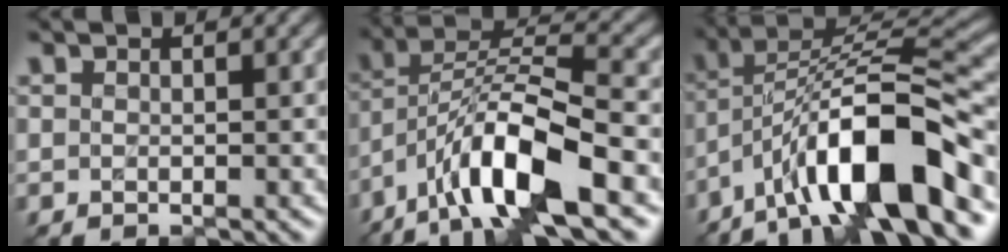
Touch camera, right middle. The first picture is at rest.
{"total": 10.1, "force": [-5.6, 2.6, 8.0], "torque": [-0.145, 0.015, -0.110]}
{"total": 11.5, "force": [-6.3, 3.0, 9.1], "torque": [-0.146, 0.021, -0.115]}